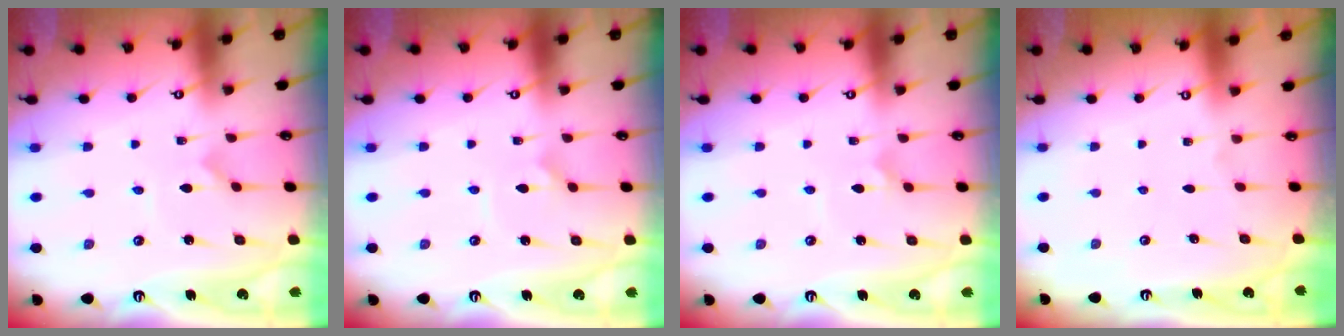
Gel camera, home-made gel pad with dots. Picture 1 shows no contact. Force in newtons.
{"total": 2.1, "press": 2.1, "slide": 0.5}
{"total": 3.6, "press": 3.6, "slide": 0.5}
{"total": 0.0}